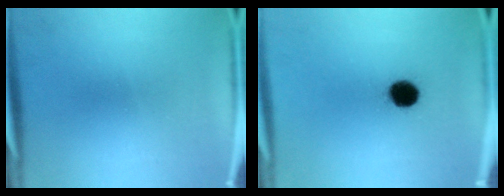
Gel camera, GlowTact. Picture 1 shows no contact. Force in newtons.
{"total": 7.1}